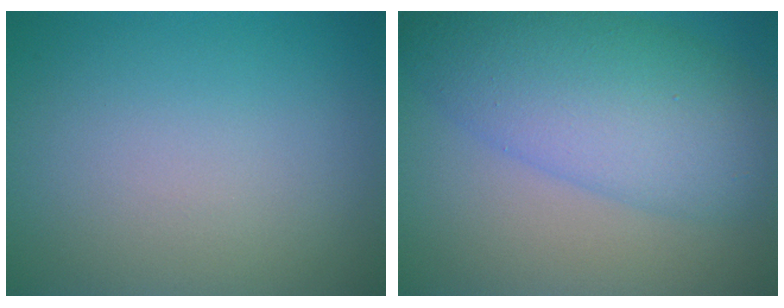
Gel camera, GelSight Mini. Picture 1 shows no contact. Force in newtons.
{"total": 6.6, "press": 6.6, "slide": 0.2}